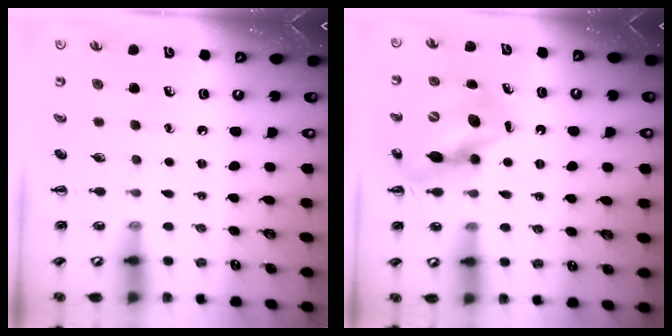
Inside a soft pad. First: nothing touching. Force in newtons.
{"total": 11.4, "press": 11.0, "slide": 3.0}